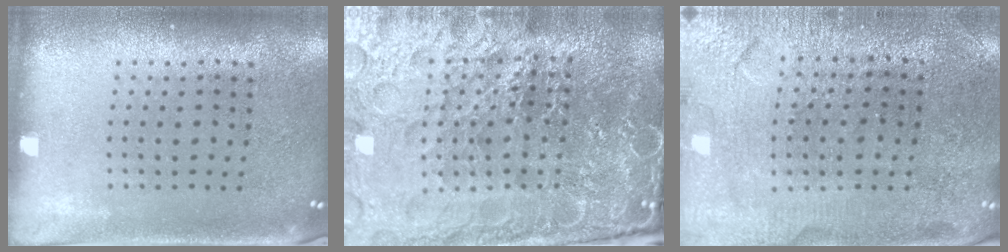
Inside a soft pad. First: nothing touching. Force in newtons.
{"total": 6.7, "press": 5.9, "slide": 3.1}
{"total": 1.5, "press": 1.5, "slide": 0.2}